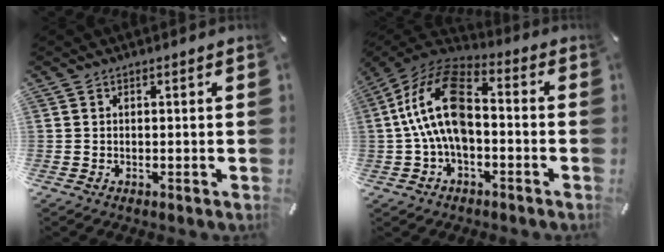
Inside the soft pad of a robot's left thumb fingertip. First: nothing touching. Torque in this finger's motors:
{"motor_torque": [2.24, 2.78, 1.50, 0.76, 0.32]}